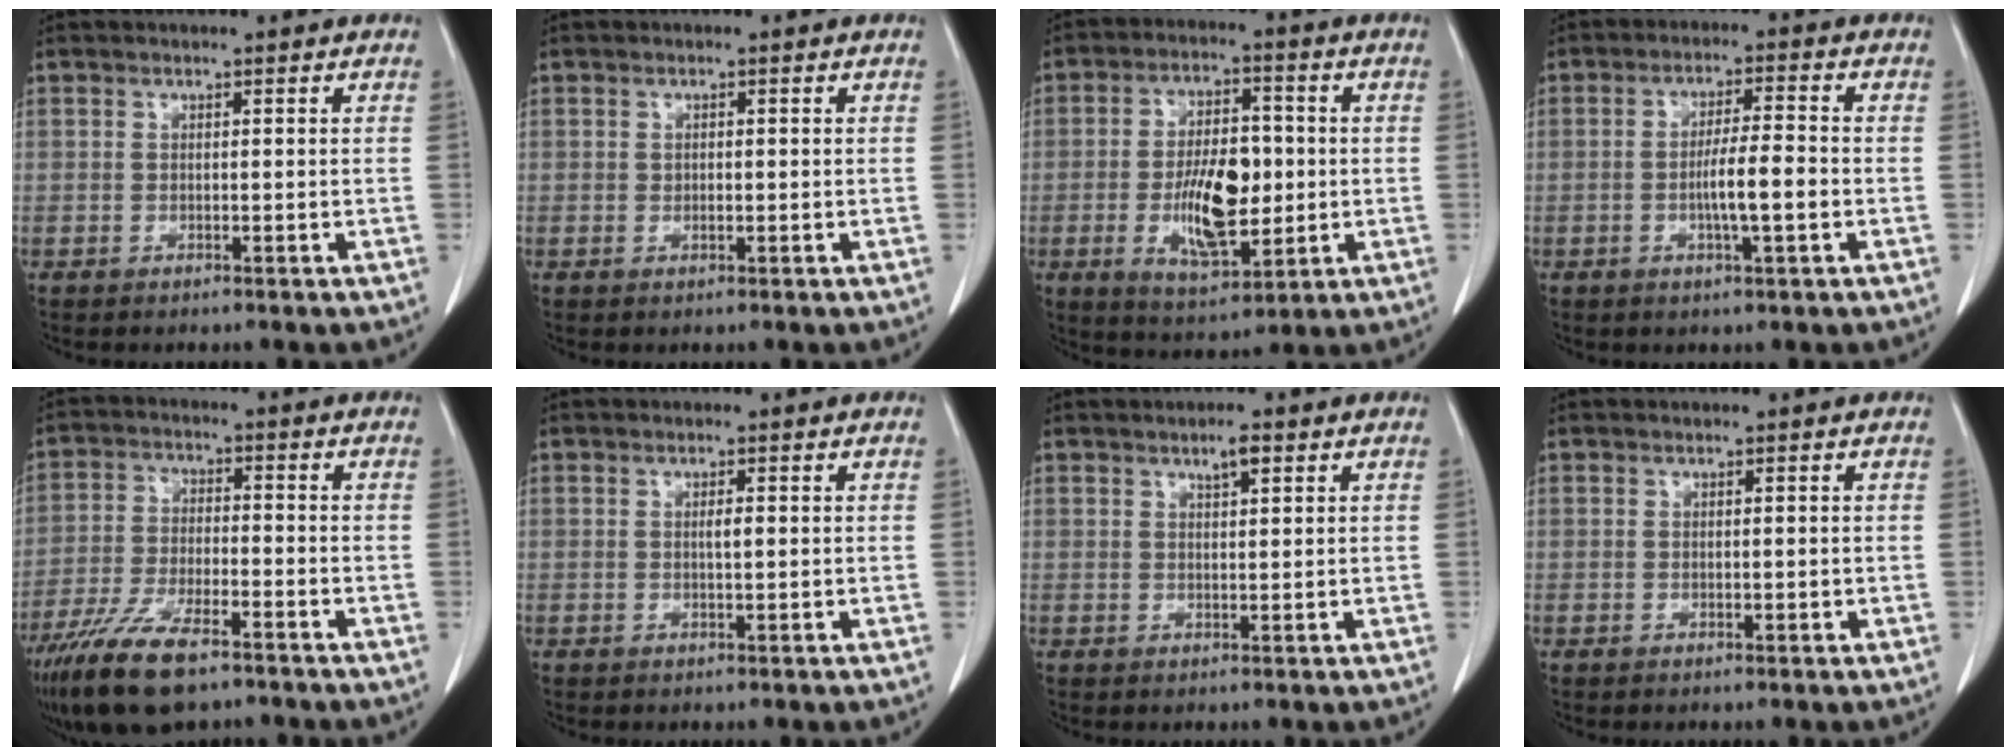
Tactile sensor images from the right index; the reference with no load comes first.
{"total": 0.9, "force": [0.0, 0.5, 0.7], "torque": [-0.013, -0.001, 0.001]}
{"total": 11.8, "force": [-1.4, 4.9, 10.6], "torque": [-0.197, 0.001, -0.017]}
{"total": 6.1, "force": [-1.4, 0.5, 5.9], "torque": [-0.108, 0.000, -0.024]}
{"total": 12.7, "force": [-8.9, 3.5, 8.4], "torque": [-0.163, -0.024, -0.159]}
{"total": 1.7, "force": [0.1, 0.1, 1.7], "torque": [-0.031, 0.001, 0.002]}
{"total": 2.3, "force": [1.4, 0.5, 1.8], "torque": [-0.033, 0.001, 0.022]}
{"total": 0.6, "force": [0.0, 0.2, 0.5], "torque": [-0.010, -0.002, 0.002]}